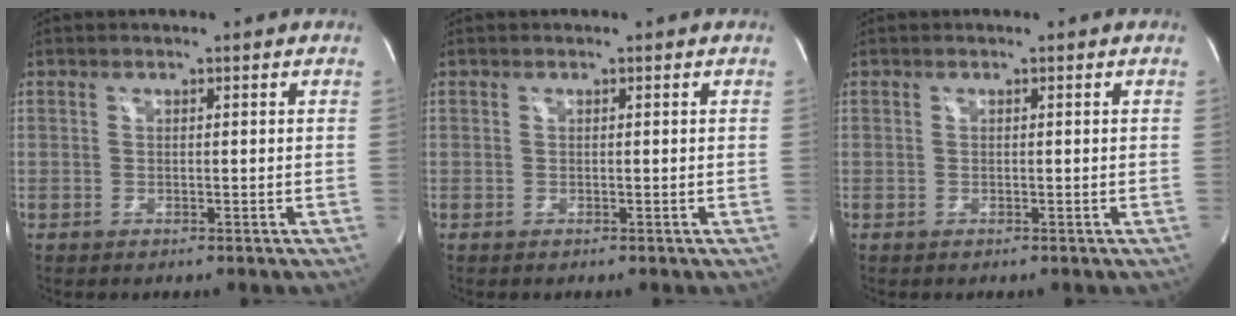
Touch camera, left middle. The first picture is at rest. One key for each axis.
{"total": 0.0}
{"total": 0.0}